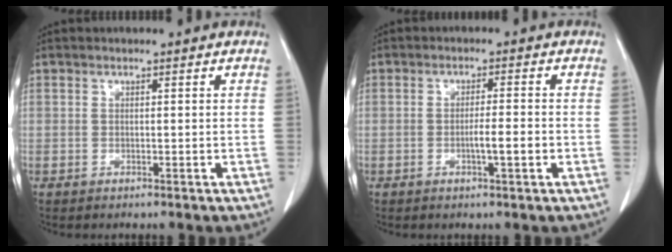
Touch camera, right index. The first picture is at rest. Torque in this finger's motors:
{"motor_torque": [0.74, -0.36, 0.35, 0.07]}